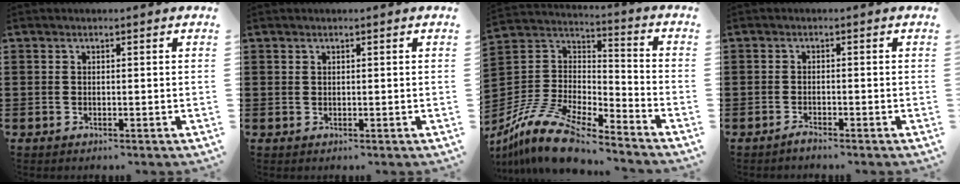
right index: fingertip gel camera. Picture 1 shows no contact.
{"total": 0.5, "force": [0.4, 0.4, 0.0], "torque": [-0.002, 0.001, 0.008]}
{"total": 14.2, "force": [-11.9, 3.8, 6.8], "torque": [-0.147, 0.040, -0.232]}
{"total": 1.1, "force": [-1.0, 0.1, 0.4], "torque": [-0.010, -0.004, -0.019]}